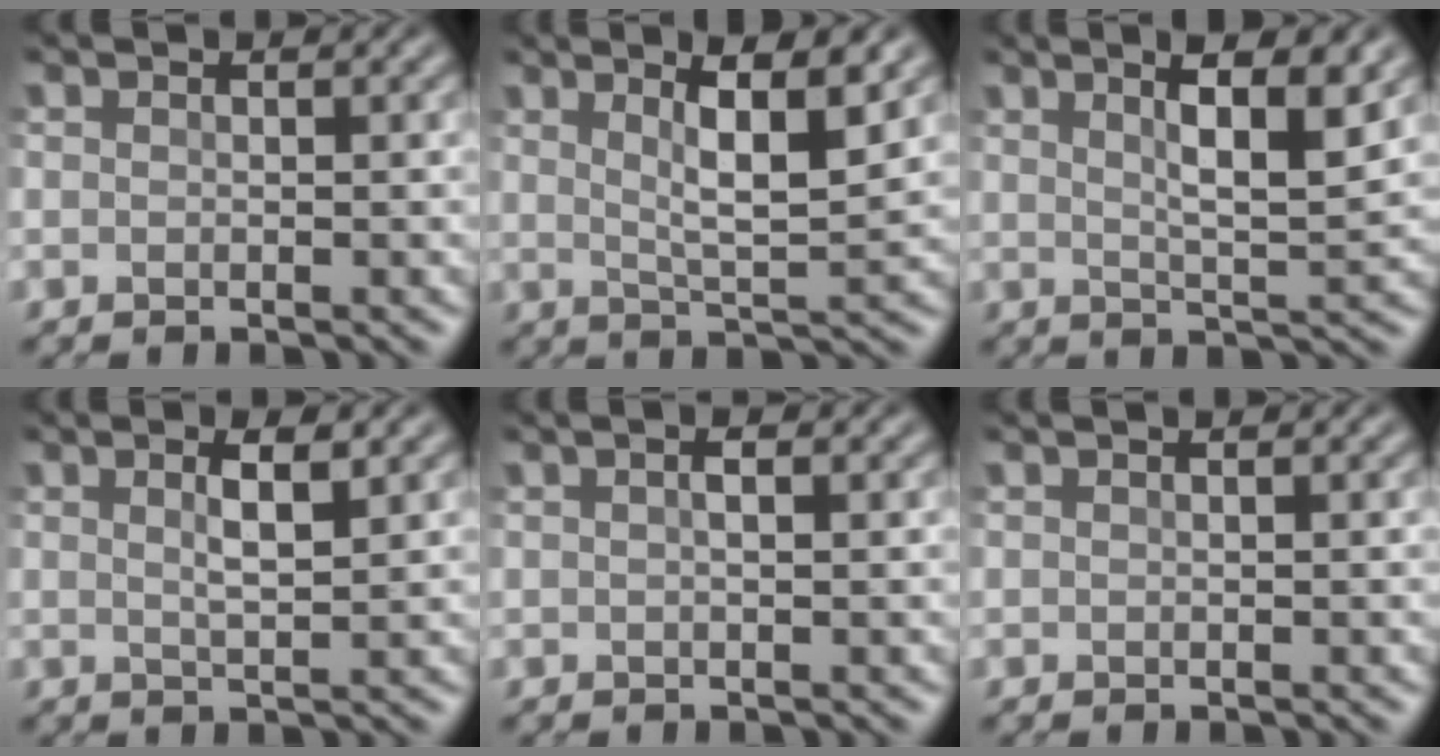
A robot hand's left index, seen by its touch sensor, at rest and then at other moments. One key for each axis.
{"total": 5.9, "fx": 2.5, "fy": 1.2, "fz": 5.2, "tx": -0.079, "ty": -0.002, "tz": 0.040}
{"total": 6.1, "fx": 2.9, "fy": 1.3, "fz": 5.3, "tx": -0.073, "ty": 0.007, "tz": 0.041}
{"total": 2.9, "fx": 1.2, "fy": 0.7, "fz": 2.5, "tx": -0.041, "ty": 0.001, "tz": 0.019}
{"total": 1.8, "fx": 0.8, "fy": 0.6, "fz": 1.5, "tx": -0.016, "ty": -0.001, "tz": 0.004}
{"total": 0.5, "fx": 0.4, "fy": 0.1, "fz": 0.3, "tx": -0.005, "ty": -0.001, "tz": 0.003}